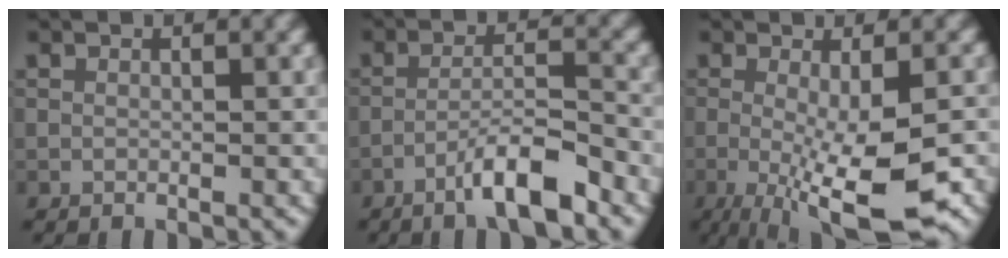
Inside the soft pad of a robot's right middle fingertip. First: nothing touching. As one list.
[{"total": 5.3, "force": [-3.4, 0.8, 3.9], "torque": [-0.067, 0.011, -0.066]}, {"total": 10.1, "force": [-3.2, 2.5, 9.3], "torque": [-0.151, -0.021, -0.044]}]